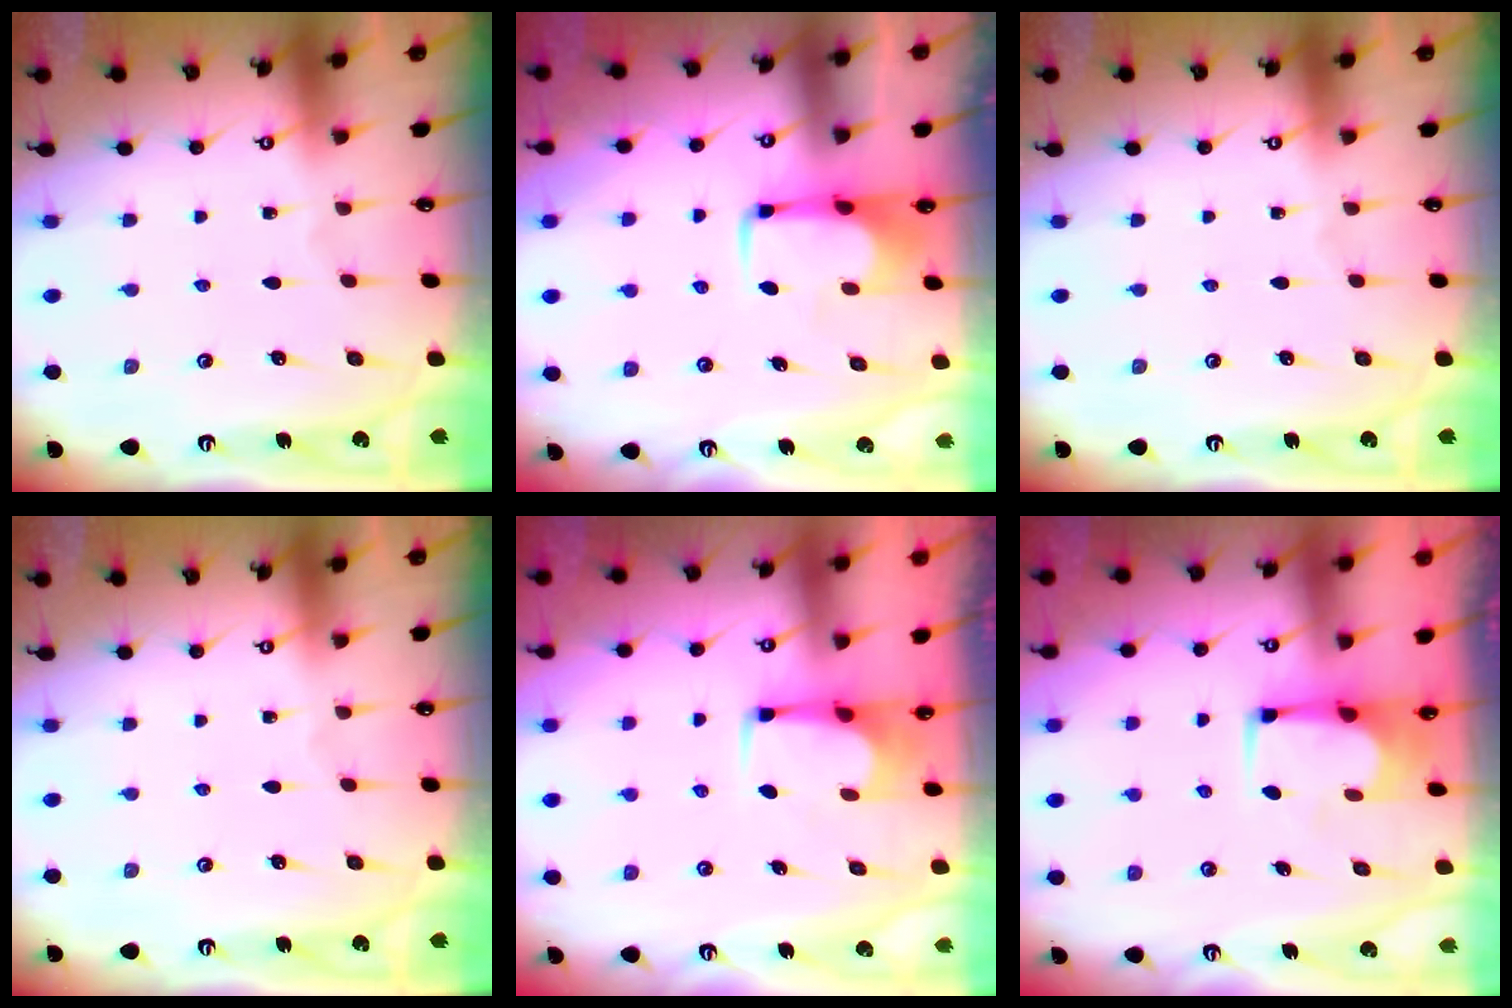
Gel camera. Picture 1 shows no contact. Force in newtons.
{"total": 1.9, "press": 1.9, "slide": 0.4}
{"total": 0.0}
{"total": 0.0}
{"total": 2.5, "press": 2.4, "slide": 0.4}
{"total": 1.8, "press": 1.7, "slide": 0.3}